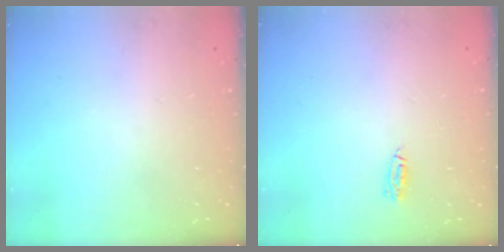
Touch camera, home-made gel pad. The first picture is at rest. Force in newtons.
{"total": 4.1, "press": 3.6, "slide": 2.0}